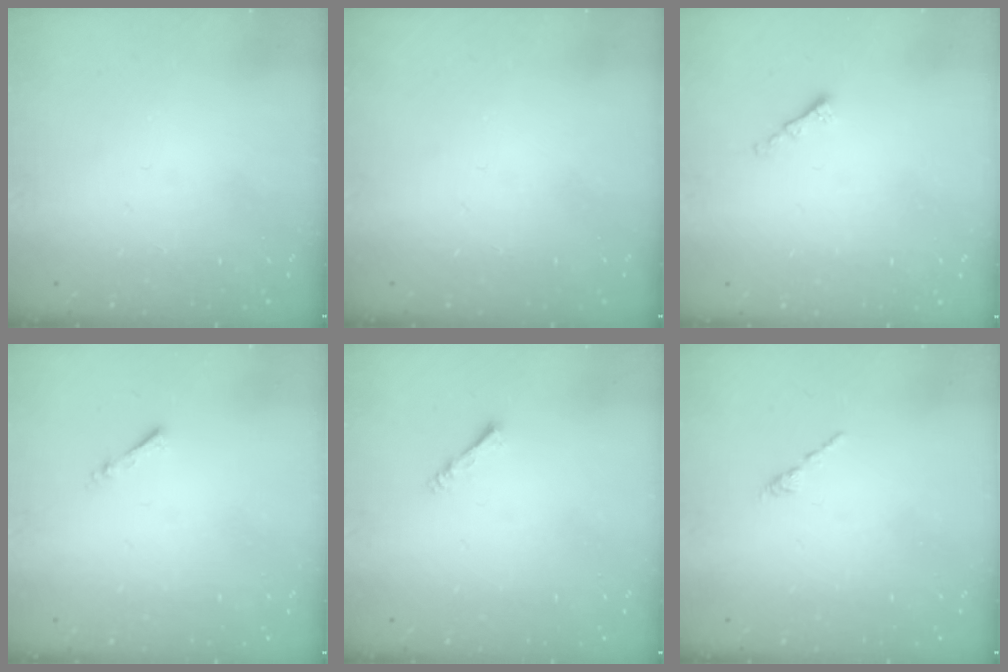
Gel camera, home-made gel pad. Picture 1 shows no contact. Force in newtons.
{"total": 0.0}
{"total": 1.3, "press": 1.2, "slide": 0.6}
{"total": 1.3, "press": 1.2, "slide": 0.3}
{"total": 1.4, "press": 1.4, "slide": 0.3}
{"total": 0.6, "press": 0.5, "slide": 0.3}